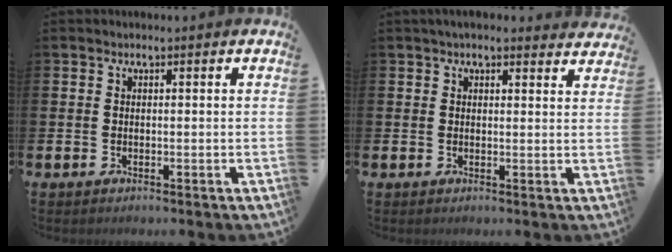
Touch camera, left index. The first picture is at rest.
{"total": 2.8, "force": [2.7, 0.6, 0.5], "torque": [-0.011, -0.008, 0.047]}